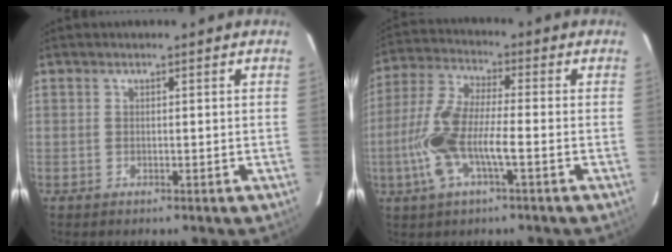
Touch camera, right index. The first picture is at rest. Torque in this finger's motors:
{"motor_torque": [1.43, -0.63, 0.93, 0.21]}